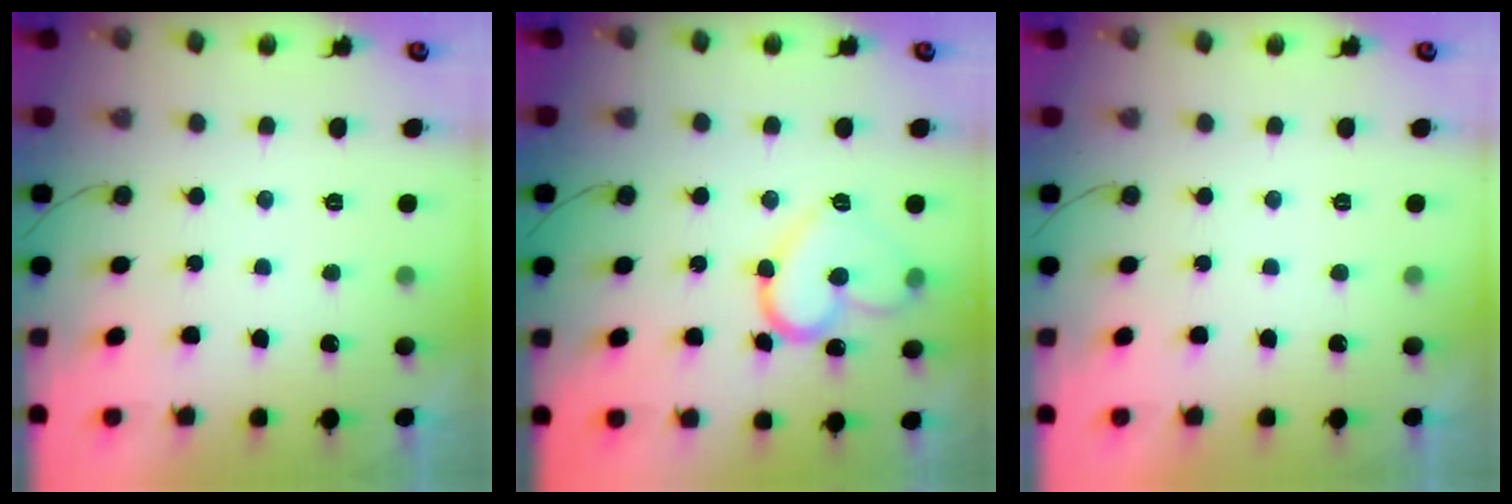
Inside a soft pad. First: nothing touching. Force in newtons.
{"total": 14.1, "press": 14.1, "slide": 1.3}
{"total": 1.9, "press": 1.9, "slide": 0.1}